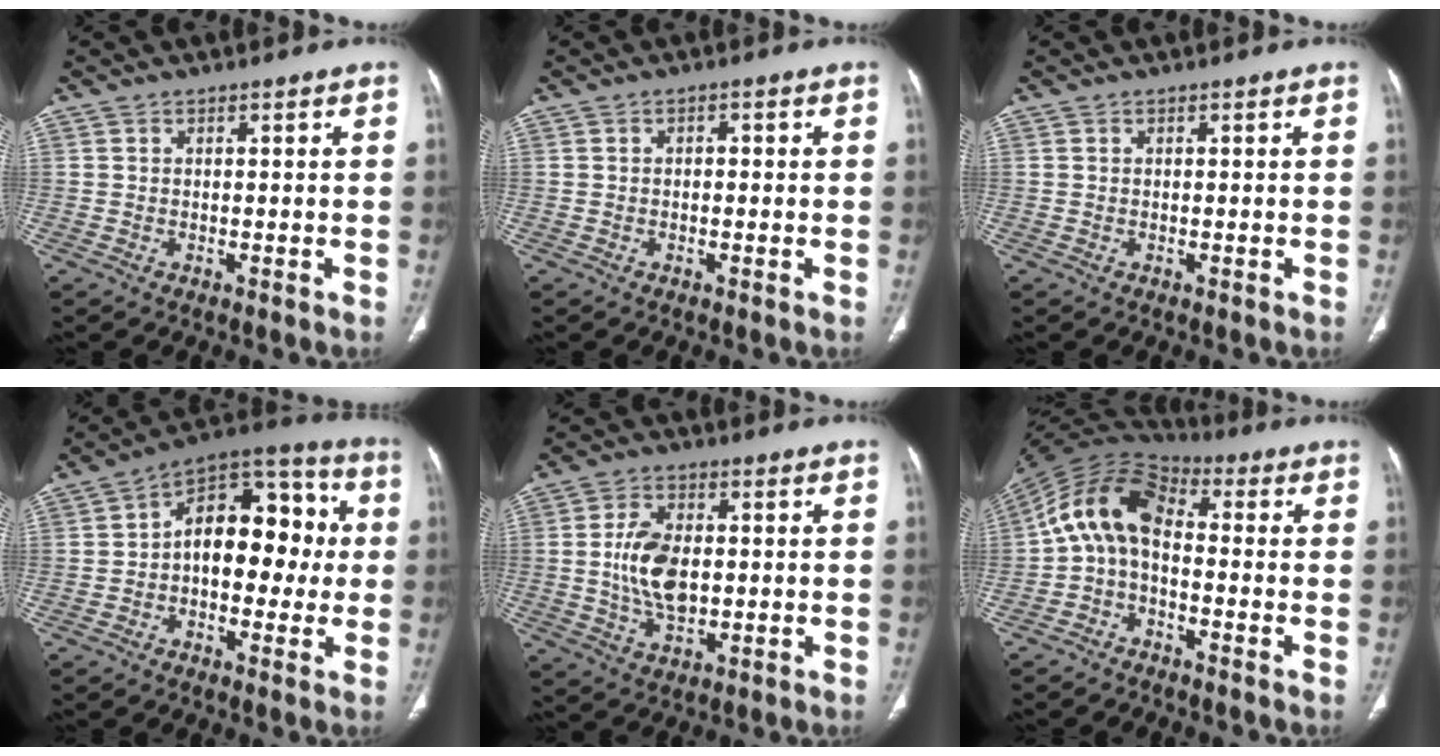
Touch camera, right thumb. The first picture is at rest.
{"total": 1.1, "force": [0.0, 0.7, 0.9], "torque": [-0.008, 0.003, -0.003]}
{"total": 0.0}
{"total": 16.6, "force": [0.4, 10.2, 13.0], "torque": [-0.140, 0.048, -0.007]}
{"total": 9.8, "force": [0.0, 5.7, 8.0], "torque": [-0.148, 0.000, 0.005]}
{"total": 11.5, "force": [-1.0, 7.1, 9.0], "torque": [-0.156, 0.050, -0.036]}